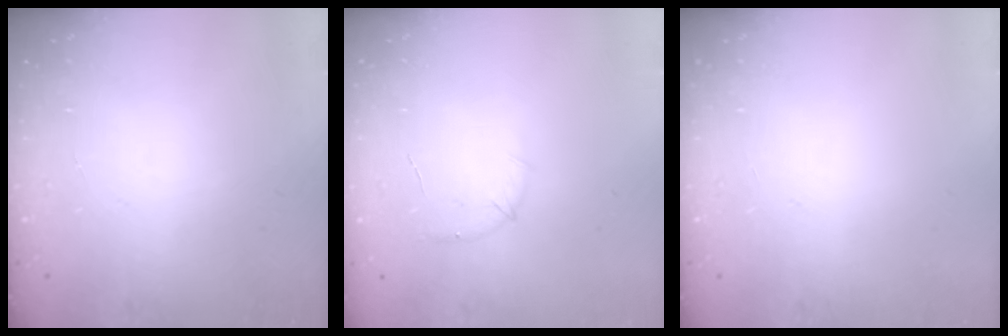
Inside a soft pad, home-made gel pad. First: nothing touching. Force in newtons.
{"total": 5.5, "press": 5.3, "slide": 1.5}
{"total": 0.0}